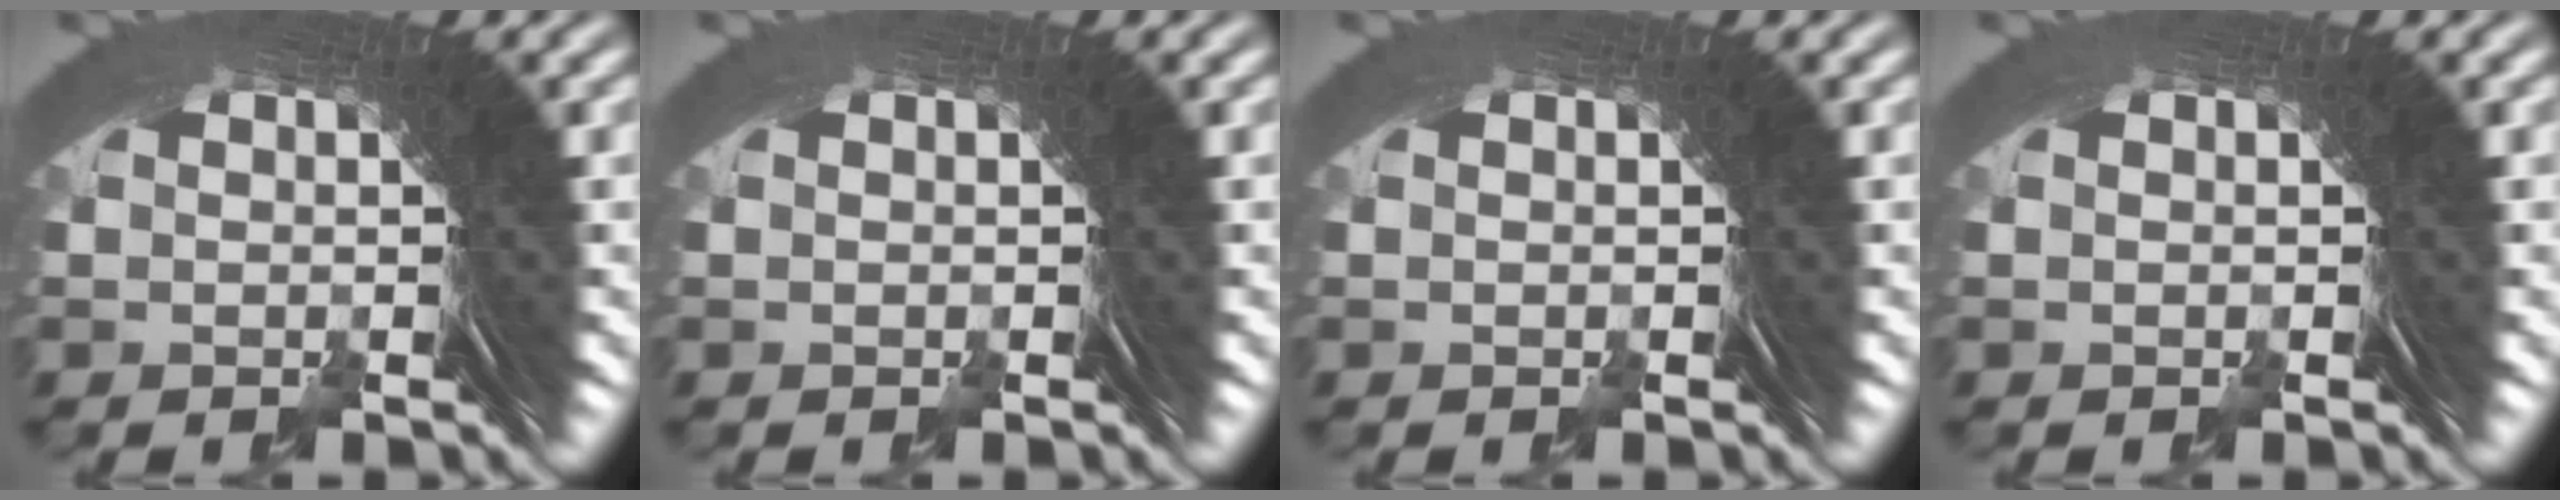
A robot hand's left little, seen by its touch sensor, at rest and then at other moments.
{"total": 0.0}
{"total": 0.0}
{"total": 0.0}